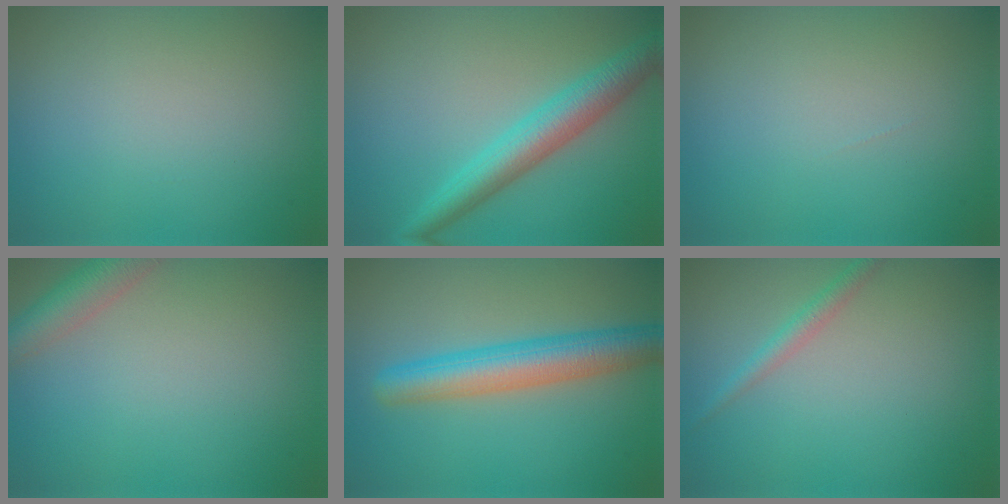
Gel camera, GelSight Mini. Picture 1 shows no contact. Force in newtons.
{"total": 5.1, "press": 5.1, "slide": 0.1}
{"total": 0.0}
{"total": 3.8, "press": 3.8, "slide": 0.2}
{"total": 5.8, "press": 5.8, "slide": 0.2}
{"total": 1.6, "press": 1.6, "slide": 0.0}